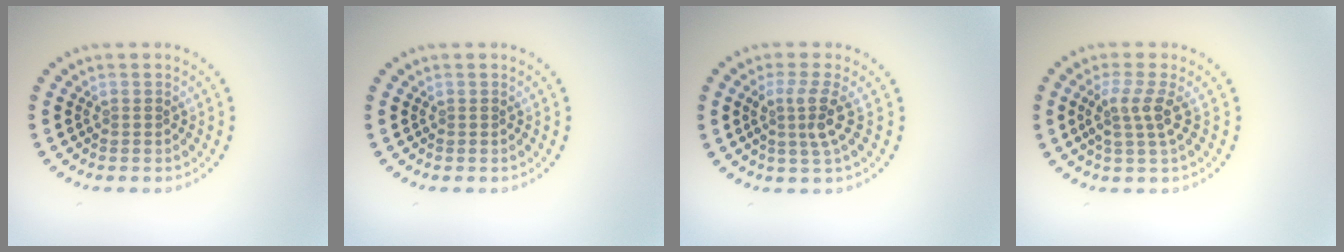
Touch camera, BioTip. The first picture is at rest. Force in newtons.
{"total": 0.0}
{"total": 2.7, "press": 2.0, "slide": 1.8}
{"total": 2.7, "press": 1.9, "slide": 1.8}